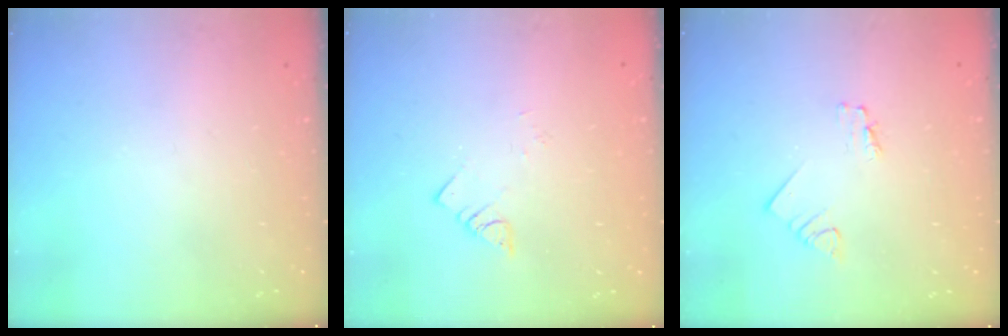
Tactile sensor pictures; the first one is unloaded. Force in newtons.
{"total": 1.9, "press": 1.9, "slide": 0.1}
{"total": 1.2, "press": 1.2, "slide": 0.0}